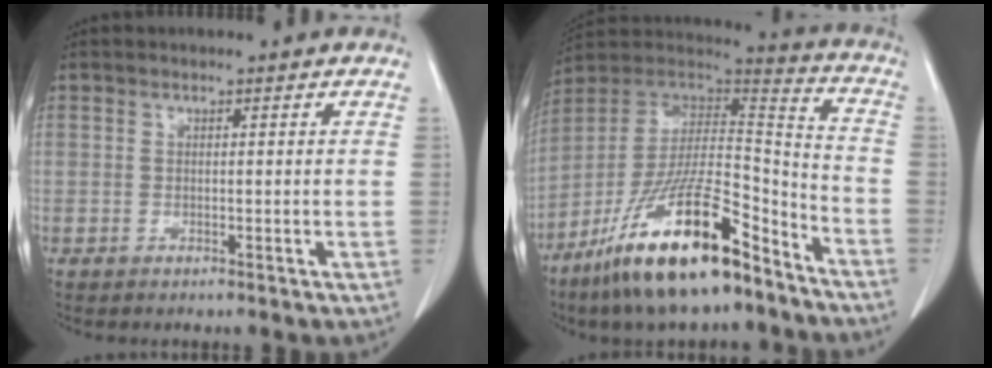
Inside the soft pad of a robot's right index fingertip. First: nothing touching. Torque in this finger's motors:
{"motor_torque": [1.75, -0.38, 1.05, 0.21]}